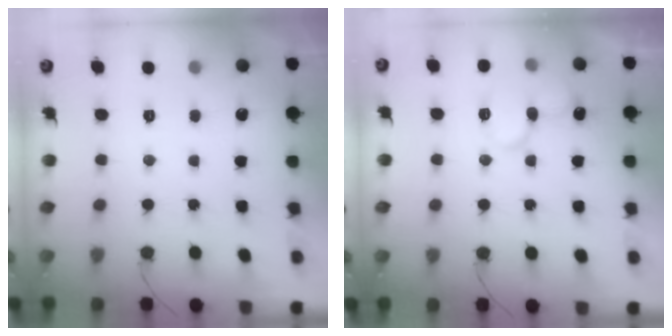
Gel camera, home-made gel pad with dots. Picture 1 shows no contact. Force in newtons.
{"total": 11.8, "press": 11.7, "slide": 1.4}